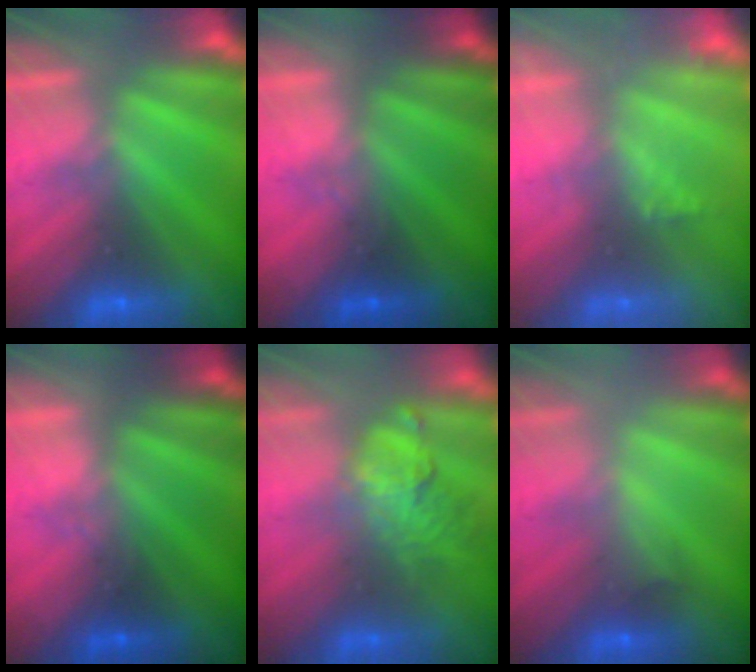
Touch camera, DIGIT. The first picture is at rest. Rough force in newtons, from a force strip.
{"total": 1.5}
{"total": 1.7}
{"total": 1.5}
{"total": 2.8}
{"total": 2.1}